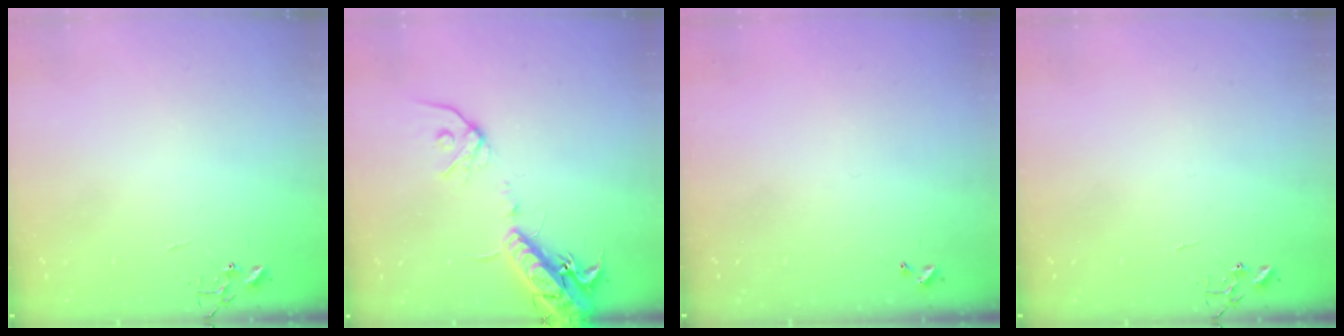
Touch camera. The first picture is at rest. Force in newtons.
{"total": 17.2, "press": 16.9, "slide": 3.1}
{"total": 0.0}
{"total": 0.0}